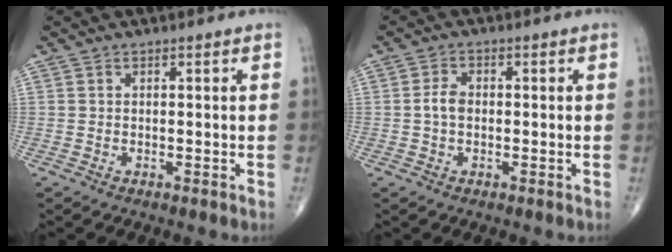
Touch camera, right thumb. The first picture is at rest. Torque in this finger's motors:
{"motor_torque": [0.16, 0.11, 0.38, -0.04, 0.01]}